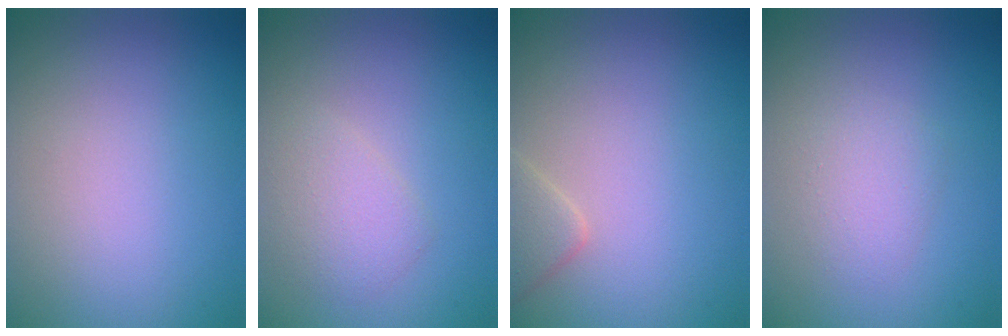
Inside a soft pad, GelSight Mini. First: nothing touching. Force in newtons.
{"total": 2.1, "press": 2.1, "slide": 0.1}
{"total": 1.8, "press": 1.8, "slide": 0.2}
{"total": 1.9, "press": 1.9, "slide": 0.0}